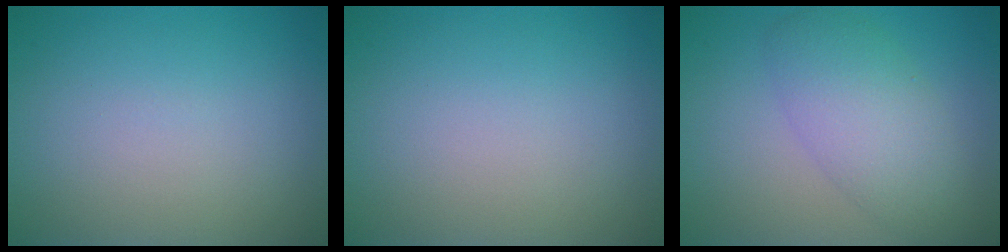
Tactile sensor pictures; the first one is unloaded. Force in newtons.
{"total": 0.0}
{"total": 5.0, "press": 5.0, "slide": 0.2}